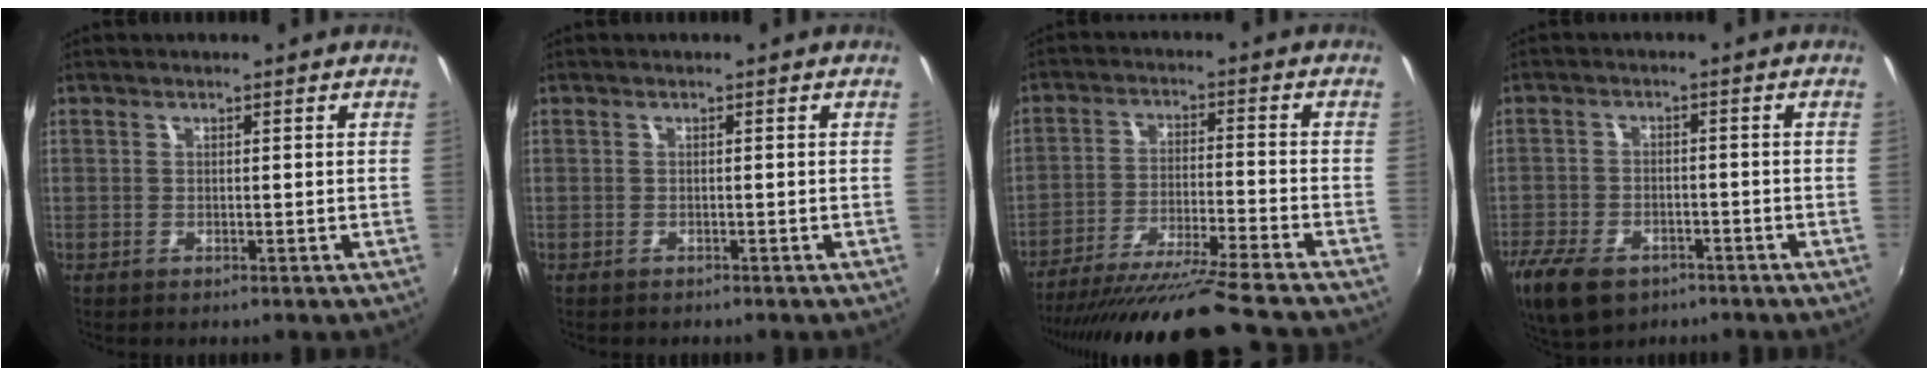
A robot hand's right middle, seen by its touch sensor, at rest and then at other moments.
{"total": 0.7, "force": [-0.6, 0.3, 0.1], "torque": [-0.005, -0.001, -0.008]}
{"total": 17.2, "force": [-15.5, -1.6, 7.4], "torque": [-0.147, -0.036, -0.254]}
{"total": 12.2, "force": [-7.8, 6.8, 6.5], "torque": [-0.163, -0.025, -0.139]}